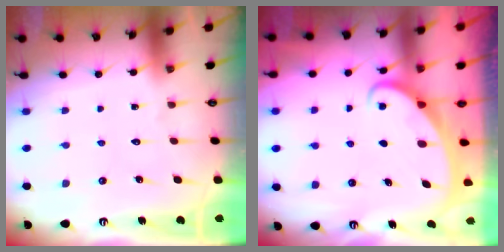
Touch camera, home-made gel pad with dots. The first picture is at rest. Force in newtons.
{"total": 2.1, "press": 2.1, "slide": 0.1}